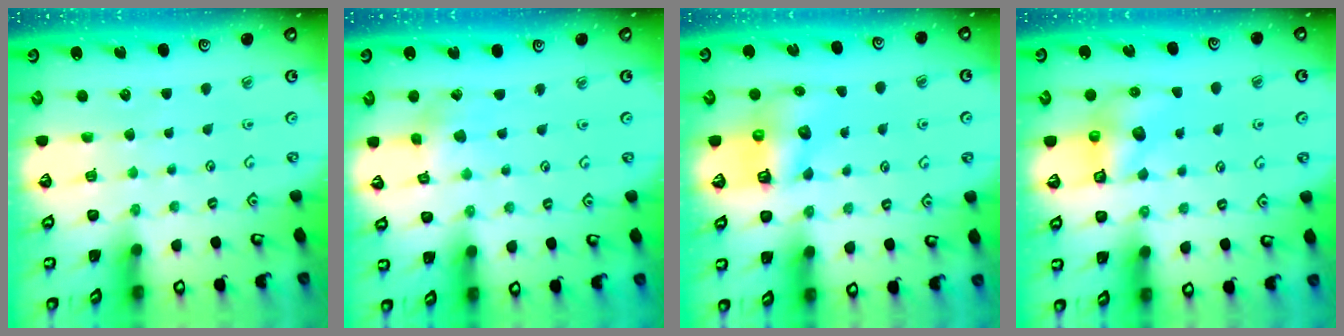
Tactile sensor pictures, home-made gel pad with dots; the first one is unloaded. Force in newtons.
{"total": 2.3, "press": 2.3, "slide": 0.2}
{"total": 7.8, "press": 7.8, "slide": 0.9}
{"total": 7.9, "press": 7.8, "slide": 0.5}